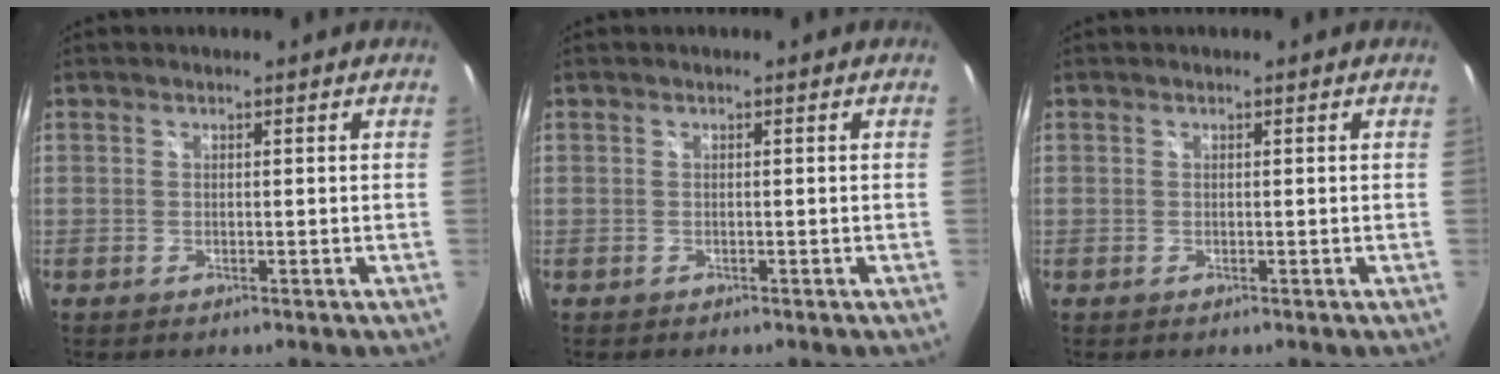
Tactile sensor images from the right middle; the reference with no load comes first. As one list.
[{"total": 0.0}, {"total": 0.0}]